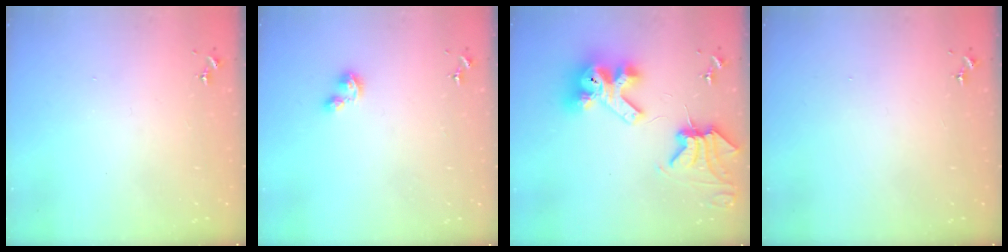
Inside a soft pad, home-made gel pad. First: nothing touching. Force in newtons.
{"total": 2.3, "press": 2.3, "slide": 0.4}
{"total": 13.9, "press": 13.8, "slide": 1.8}
{"total": 0.0}